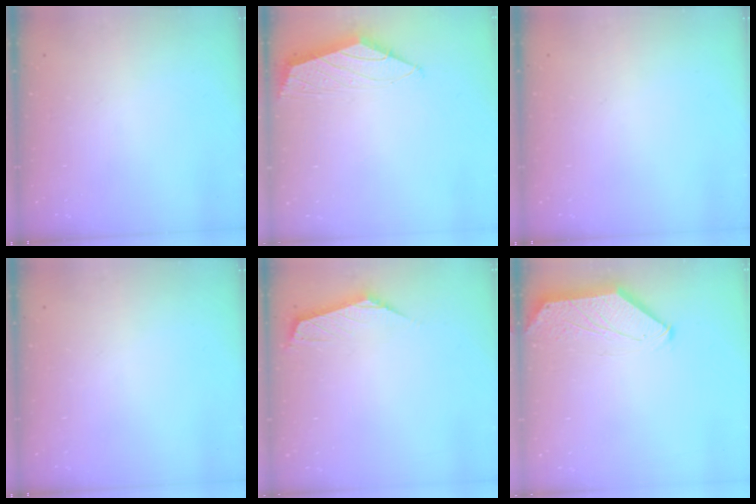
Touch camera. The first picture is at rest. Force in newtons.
{"total": 1.5, "press": 1.5, "slide": 0.4}
{"total": 0.0}
{"total": 0.0}
{"total": 0.9, "press": 0.9, "slide": 0.2}
{"total": 0.5, "press": 0.4, "slide": 0.3}